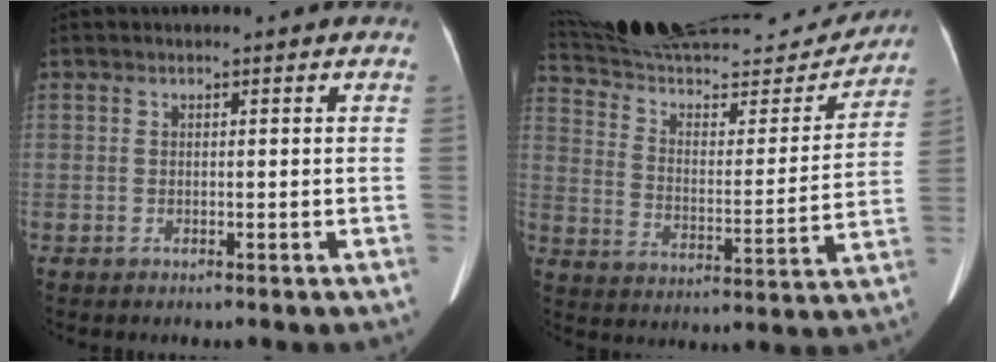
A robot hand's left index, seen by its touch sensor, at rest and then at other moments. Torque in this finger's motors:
{"motor_torque": [0.78, -1.36, 0.38, 0.07]}